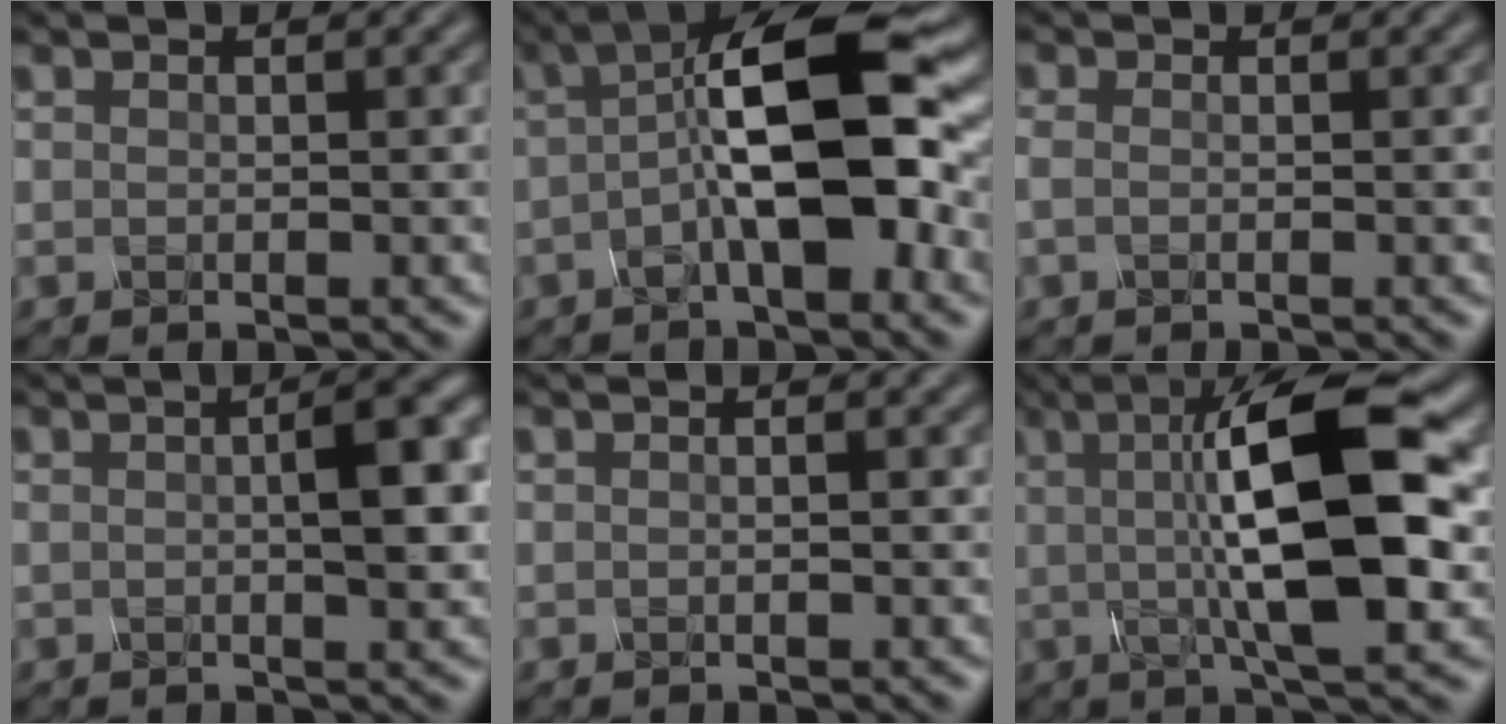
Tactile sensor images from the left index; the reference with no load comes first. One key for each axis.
{"total": 9.1, "fx": -0.3, "fy": 2.9, "fz": 8.6, "tx": -0.141, "ty": 0.018, "tz": -0.016}
{"total": 0.9, "fx": -0.2, "fy": 0.5, "fz": 0.7, "tx": -0.021, "ty": -0.002, "tz": -0.007}
{"total": 4.6, "fx": 0.5, "fy": 0.9, "fz": 4.5, "tx": -0.063, "ty": 0.012, "tz": 0.005}
{"total": 0.8, "fx": 0.1, "fy": 0.2, "fz": 0.8, "tx": -0.011, "ty": -0.005, "tz": -0.001}
{"total": 12.2, "fx": 1.5, "fy": 3.2, "fz": 11.7, "tx": -0.174, "ty": 0.012, "tz": 0.021}